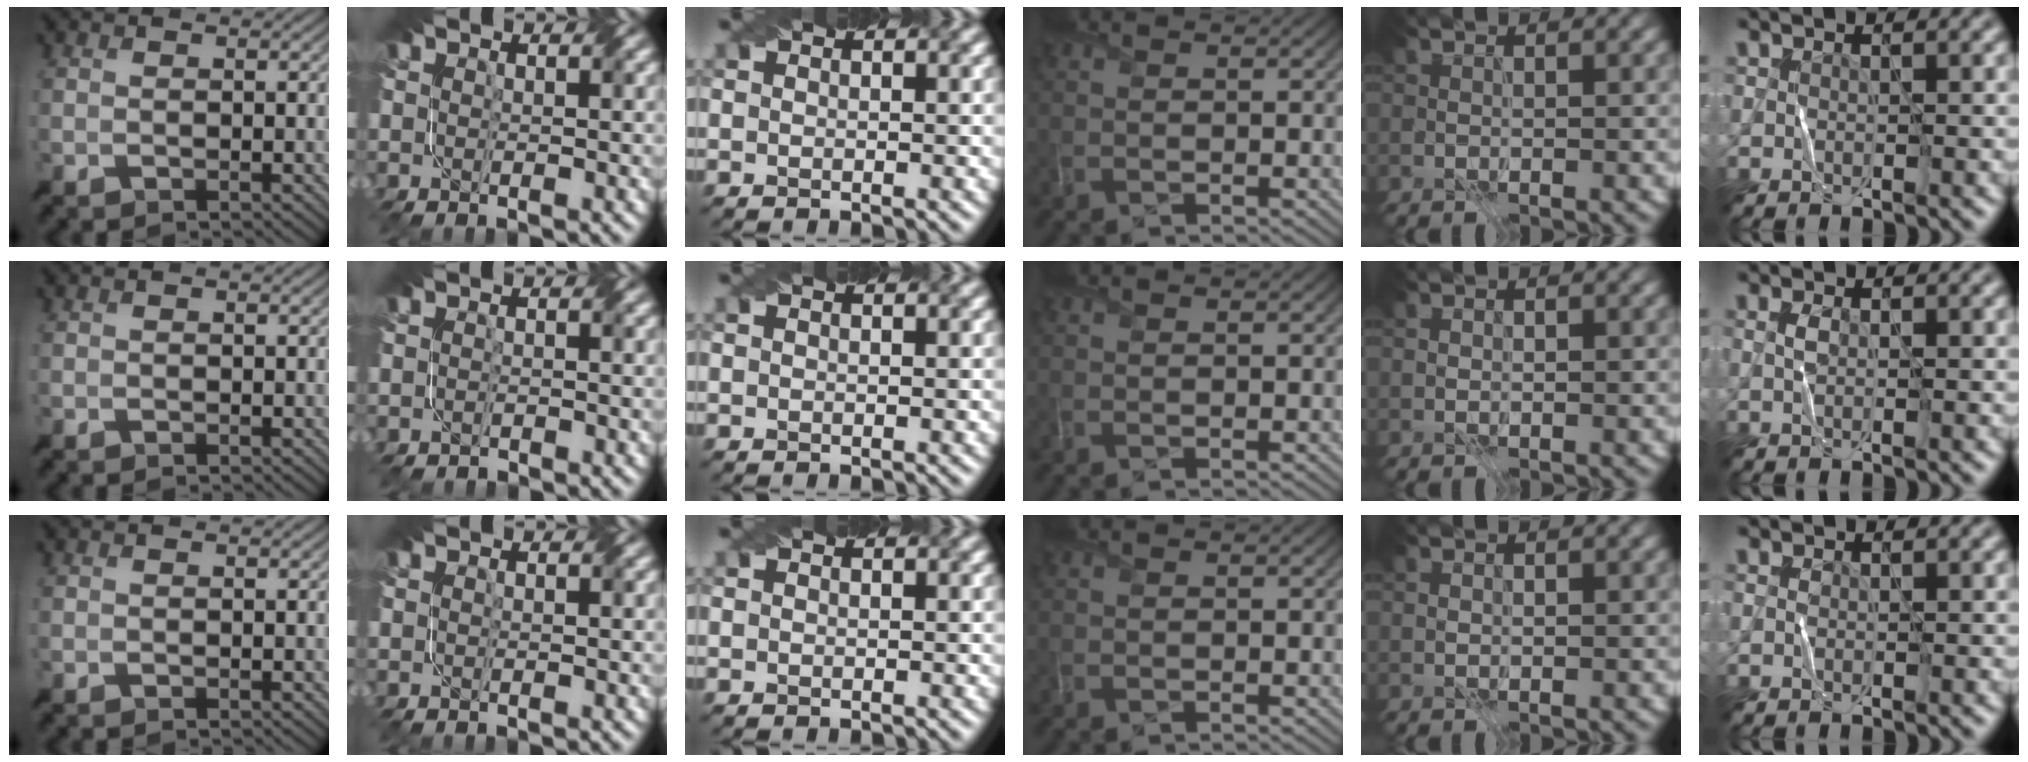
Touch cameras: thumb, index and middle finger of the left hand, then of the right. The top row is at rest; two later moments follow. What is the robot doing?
{"motion": "fold", "object": "file"}